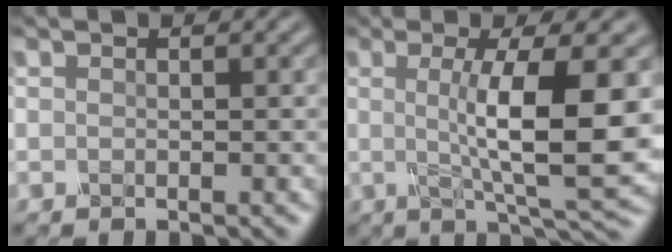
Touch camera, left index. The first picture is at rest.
{"total": 9.2, "force": [0.4, 1.9, 9.0], "torque": [-0.124, -0.006, 0.009]}